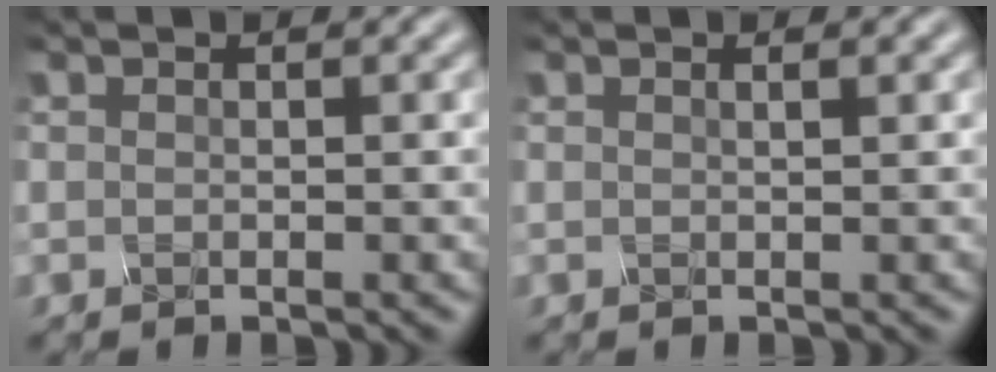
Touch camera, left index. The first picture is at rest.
{"total": 1.2, "force": [0.5, 0.5, 1.0], "torque": [-0.002, 0.002, -0.002]}